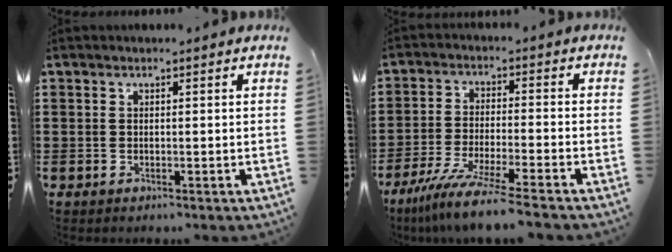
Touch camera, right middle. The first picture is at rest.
{"total": 7.8, "force": [-6.7, -0.7, 3.9], "torque": [-0.083, -0.019, -0.130]}